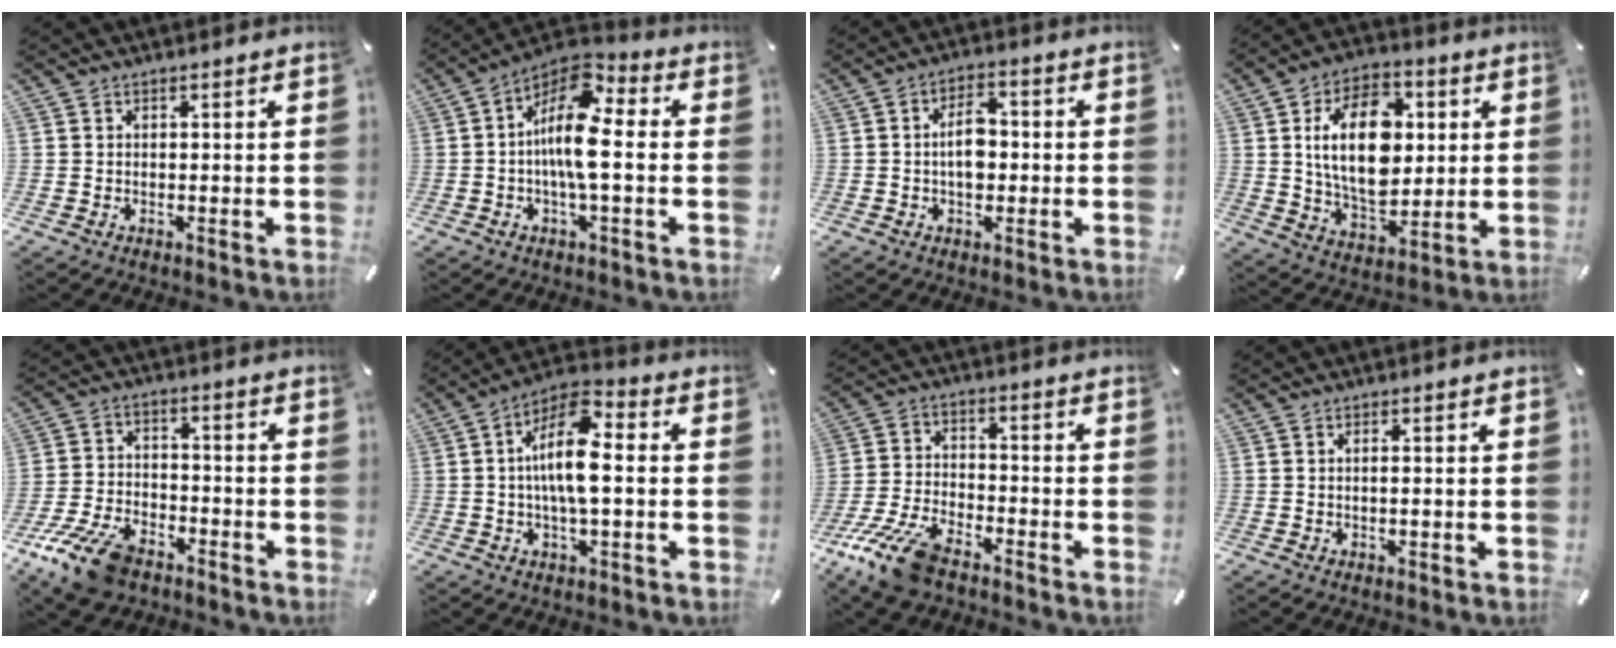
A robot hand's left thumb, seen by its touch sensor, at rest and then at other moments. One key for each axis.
{"total": 12.7, "fx": 0.1, "fy": 4.6, "fz": 11.8, "tx": -0.239, "ty": -0.013, "tz": 0.001}
{"total": 6.7, "fx": -0.6, "fy": 4.0, "fz": 5.3, "tx": -0.086, "ty": 0.005, "tz": -0.015}
{"total": 18.2, "fx": 3.0, "fy": 11.9, "fz": 13.5, "tx": -0.257, "ty": 0.005, "tz": 0.047}
{"total": 12.5, "fx": -8.4, "fy": 6.4, "fz": 6.7, "tx": -0.130, "ty": 0.045, "tz": -0.153}
{"total": 12.4, "fx": 0.1, "fy": 4.6, "fz": 11.5, "tx": -0.228, "ty": 0.005, "tz": 0.000}
{"total": 12.4, "fx": -9.0, "fy": 4.7, "fz": 7.1, "tx": -0.154, "ty": 0.034, "tz": -0.169}
{"total": 0.9, "fx": -0.1, "fy": 0.1, "fz": 0.9, "tx": -0.016, "ty": -0.003, "tz": -0.001}